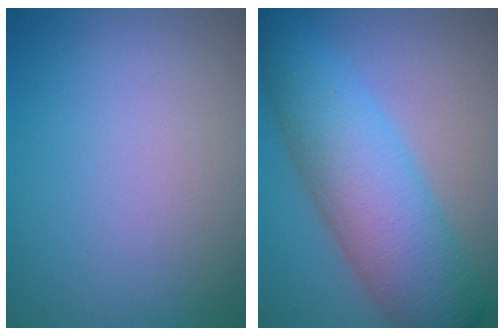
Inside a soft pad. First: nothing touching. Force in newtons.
{"total": 8.7, "press": 8.7, "slide": 0.1}